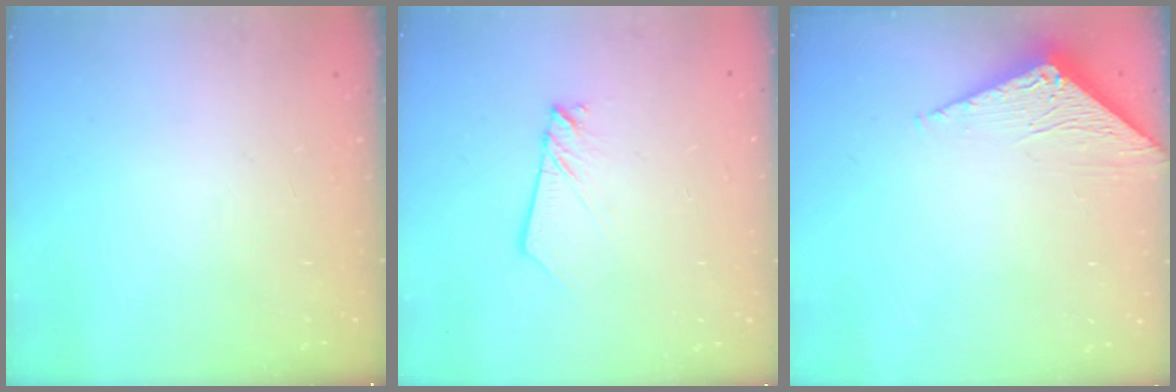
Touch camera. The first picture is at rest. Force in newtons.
{"total": 2.7, "press": 2.6, "slide": 0.3}
{"total": 3.1, "press": 3.1, "slide": 0.2}